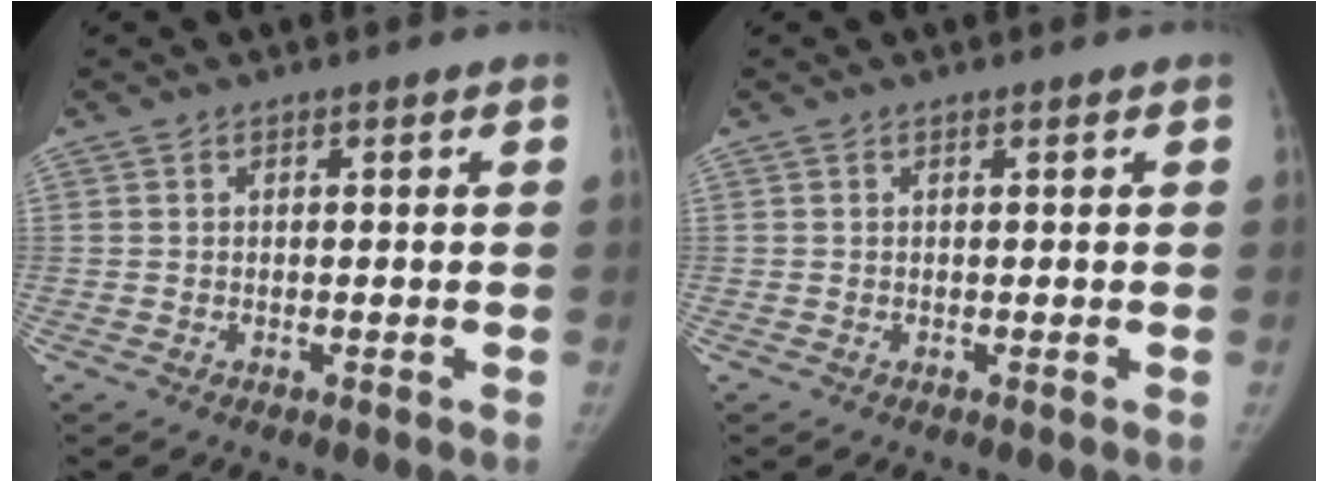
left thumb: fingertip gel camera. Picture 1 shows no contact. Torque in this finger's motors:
{"motor_torque": [0.00, 0.00, 0.36, -0.25, 0.02]}